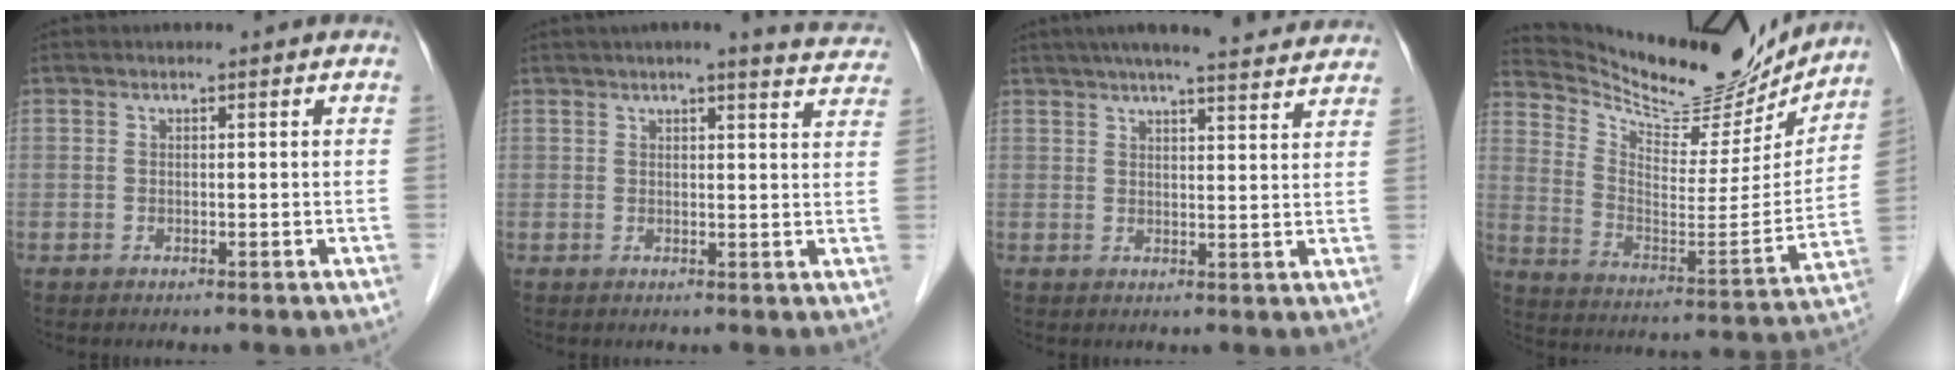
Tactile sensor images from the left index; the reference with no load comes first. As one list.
[{"total": 9.0, "force": [8.2, 0.7, 3.6], "torque": [-0.033, -0.001, 0.075]}, {"total": 15.8, "force": [14.1, 1.5, 6.8], "torque": [-0.100, 0.027, 0.180]}, {"total": 22.6, "force": [21.1, 4.7, 6.7], "torque": [-0.119, -0.047, 0.314]}]